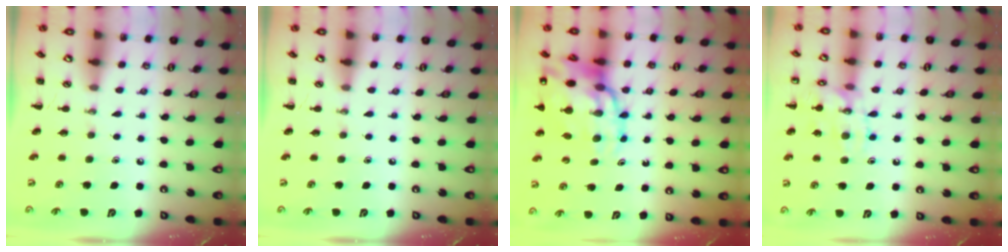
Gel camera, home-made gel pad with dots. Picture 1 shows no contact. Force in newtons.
{"total": 0.0}
{"total": 19.3, "press": 18.7, "slide": 5.0}
{"total": 12.2, "press": 12.2, "slide": 0.8}